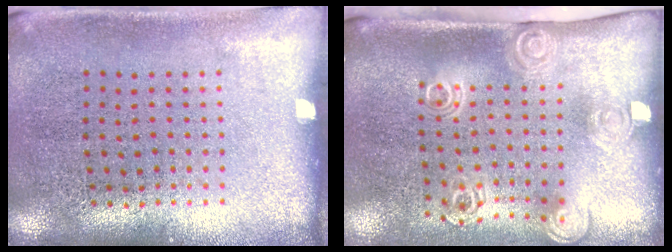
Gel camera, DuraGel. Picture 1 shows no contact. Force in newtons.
{"total": 2.0, "press": 1.4, "slide": 1.5}